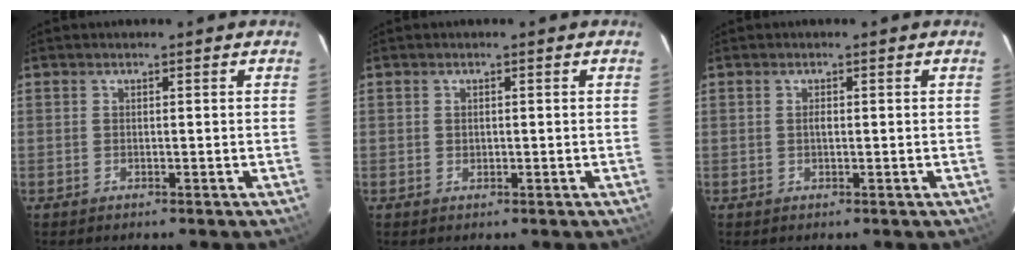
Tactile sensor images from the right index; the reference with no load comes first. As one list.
[{"total": 0.6, "force": [0.0, 0.6, 0.2], "torque": [0.000, 0.001, 0.002]}, {"total": 0.8, "force": [0.0, 0.4, 0.7], "torque": [-0.013, 0.001, -0.001]}]